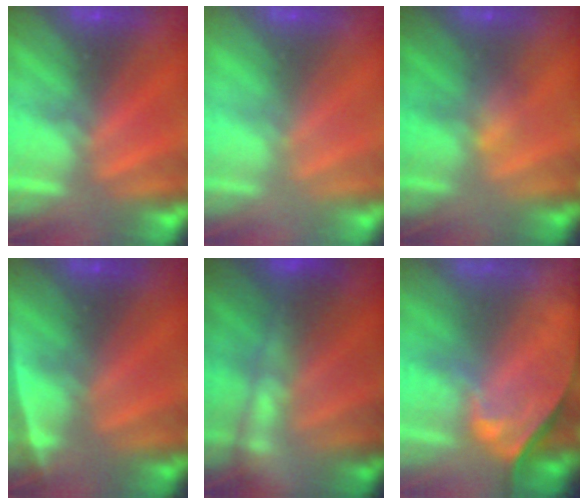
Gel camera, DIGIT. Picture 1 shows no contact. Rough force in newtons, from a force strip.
{"total": 2.5}
{"total": 2.6}
{"total": 2.6}
{"total": 7.0}
{"total": 10.2}